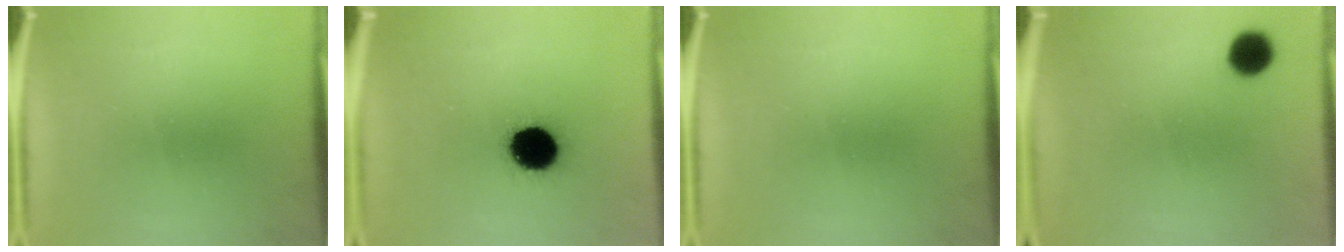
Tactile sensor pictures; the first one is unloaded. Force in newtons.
{"total": 13.3}
{"total": 0.0}
{"total": 5.1}